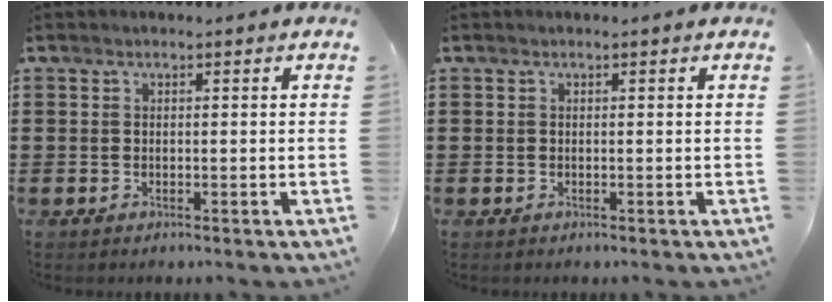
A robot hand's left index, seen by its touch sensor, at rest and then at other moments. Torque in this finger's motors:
{"motor_torque": [0.00, 0.00, 0.00, 0.00]}